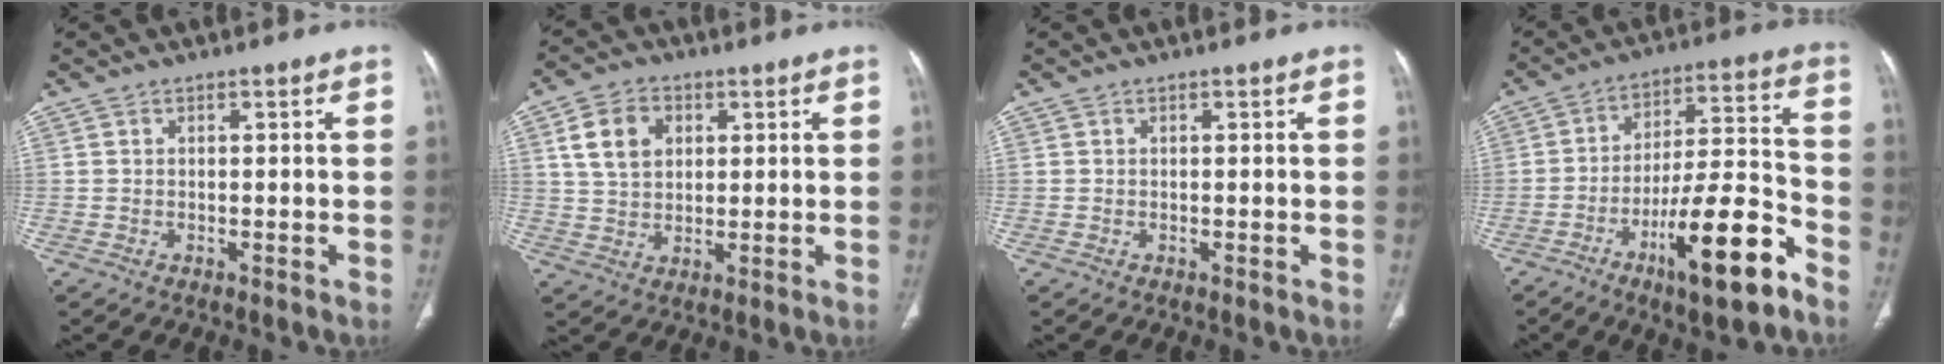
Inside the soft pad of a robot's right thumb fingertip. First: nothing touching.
{"total": 8.6, "force": [2.8, 6.4, 5.1], "torque": [-0.070, 0.000, 0.052]}
{"total": 0.0}
{"total": 17.9, "force": [-9.8, 4.0, 14.4], "torque": [-0.230, 0.062, -0.152]}